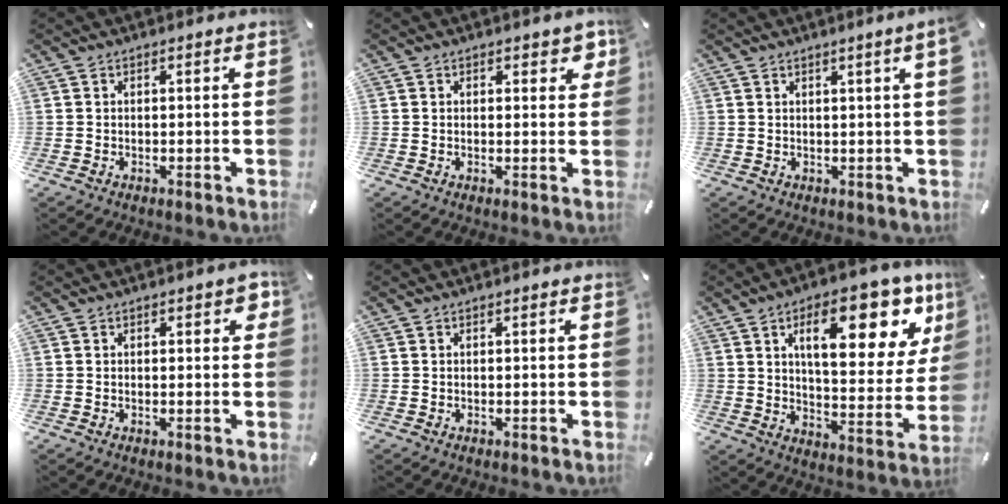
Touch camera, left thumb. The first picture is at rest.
{"total": 3.0, "force": [1.6, 1.8, 1.8], "torque": [-0.007, -0.006, 0.021]}
{"total": 2.8, "force": [1.4, -0.3, 2.4], "torque": [-0.045, -0.004, 0.023]}
{"total": 2.1, "force": [0.6, 1.1, 1.6], "torque": [-0.016, 0.000, 0.006]}
{"total": 0.0}
{"total": 21.1, "force": [10.4, 9.1, 16.0], "torque": [-0.223, -0.047, 0.159]}